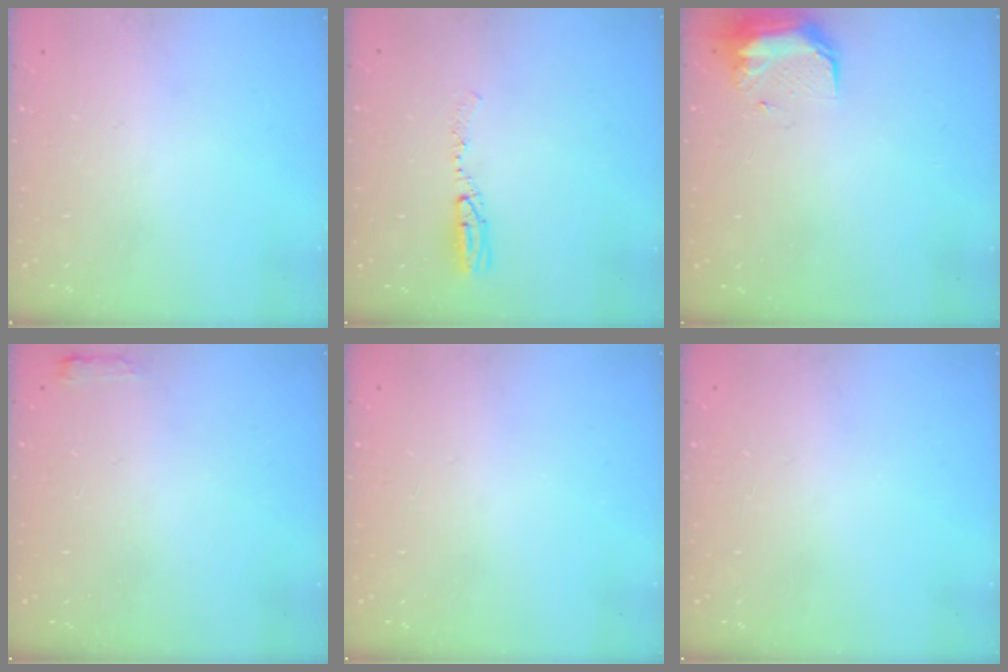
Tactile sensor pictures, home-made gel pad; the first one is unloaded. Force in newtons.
{"total": 6.3, "press": 6.0, "slide": 1.7}
{"total": 9.1, "press": 9.0, "slide": 1.5}
{"total": 2.7, "press": 2.6, "slide": 0.5}
{"total": 0.0}
{"total": 0.0}